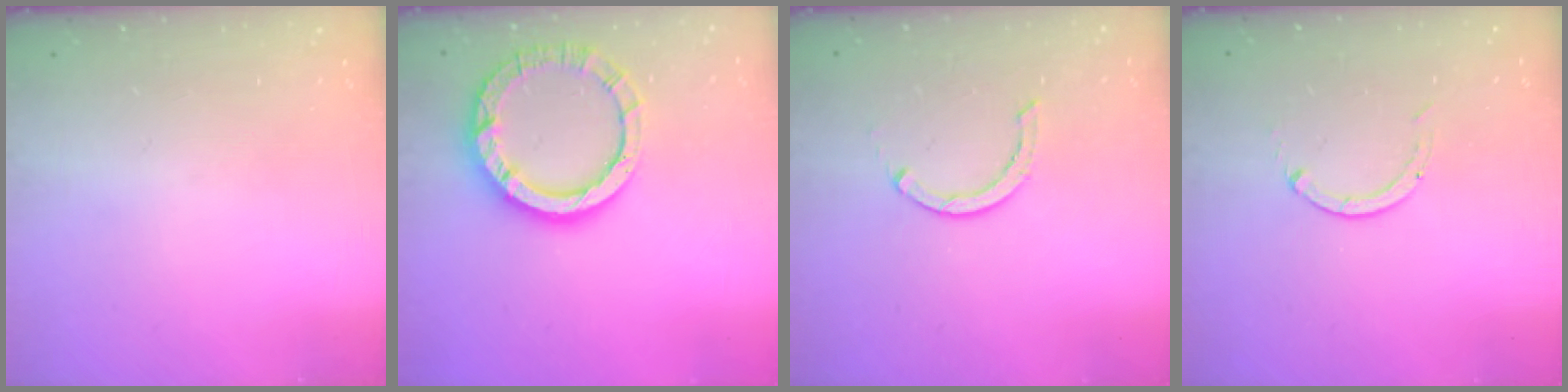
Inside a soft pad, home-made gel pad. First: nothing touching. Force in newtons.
{"total": 13.3, "press": 13.2, "slide": 1.4}
{"total": 2.6, "press": 2.6, "slide": 0.1}
{"total": 0.0}